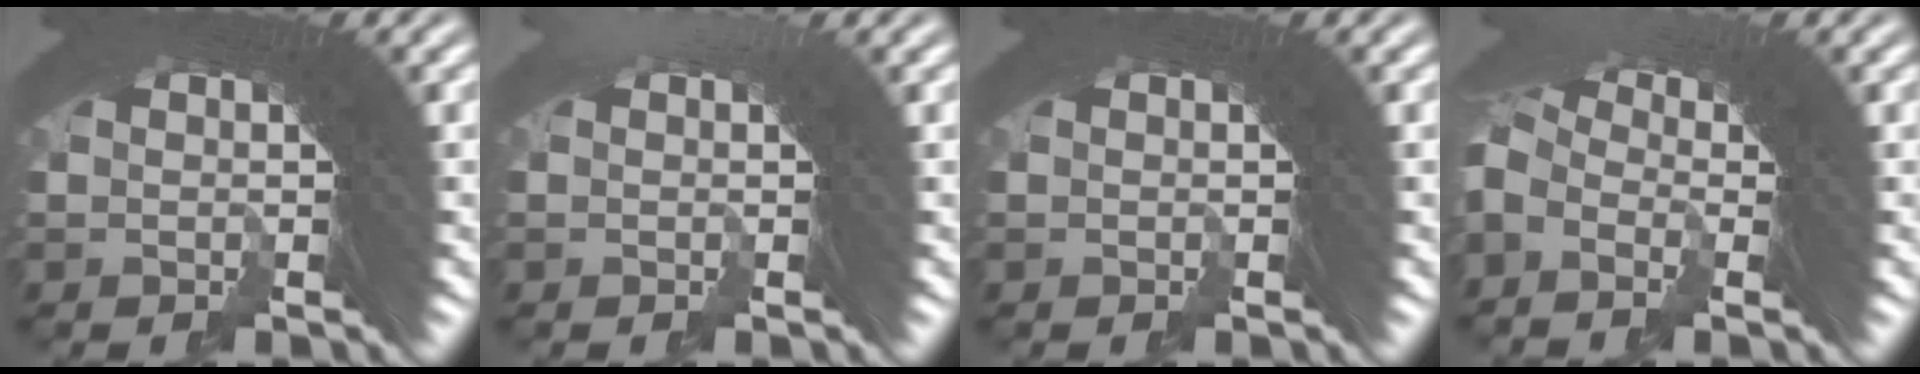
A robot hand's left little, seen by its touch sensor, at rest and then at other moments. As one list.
[{"total": 0.0}, {"total": 0.0}, {"total": 2.2, "force": [-0.5, 1.6, 1.4], "torque": [-0.014, 0.016, -0.017]}]